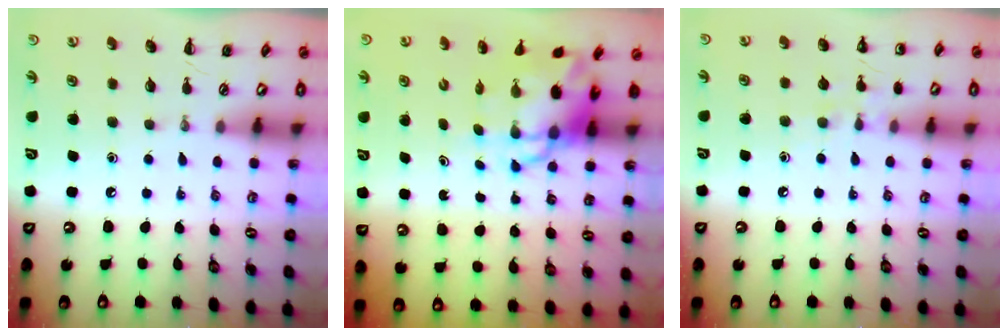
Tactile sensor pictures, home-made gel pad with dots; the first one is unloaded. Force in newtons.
{"total": 8.3, "press": 8.0, "slide": 2.2}
{"total": 5.4, "press": 5.1, "slide": 1.8}